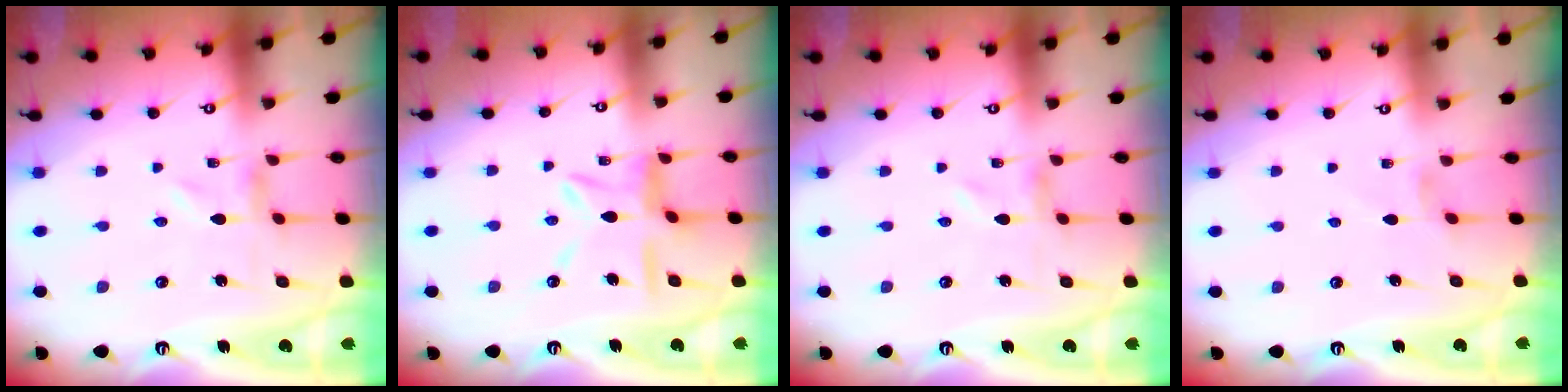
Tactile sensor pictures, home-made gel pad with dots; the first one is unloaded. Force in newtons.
{"total": 10.8, "press": 10.7, "slide": 0.9}
{"total": 0.0}
{"total": 1.3, "press": 1.2, "slide": 0.4}